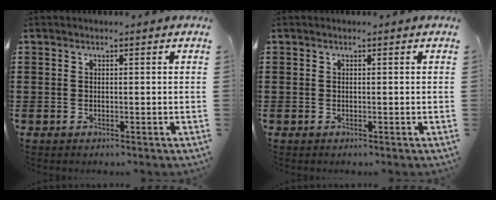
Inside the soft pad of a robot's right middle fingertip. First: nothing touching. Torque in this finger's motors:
{"motor_torque": [-1.11, 1.03, -0.02, -0.01]}